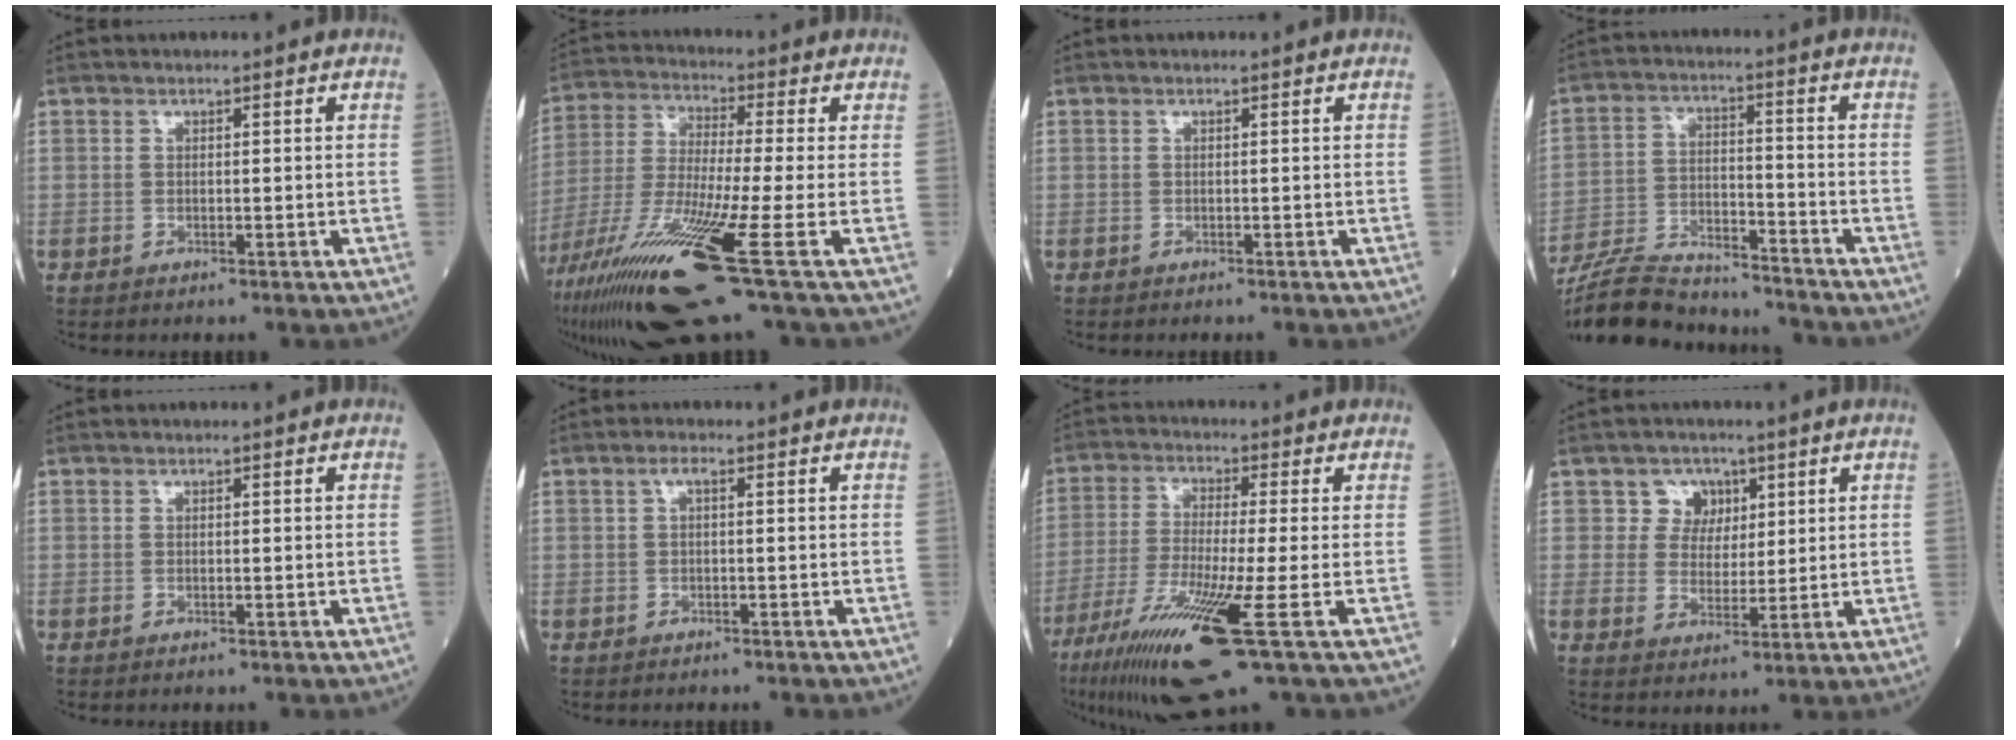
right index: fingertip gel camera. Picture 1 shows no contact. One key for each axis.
{"total": 19.6, "fx": -9.5, "fy": 0.4, "fz": 17.1, "tx": -0.338, "ty": -0.053, "tz": -0.172}
{"total": 0.0}
{"total": 16.3, "fx": -15.4, "fy": 2.2, "fz": 4.8, "tx": -0.096, "ty": 0.002, "tz": -0.256}
{"total": 0.0}
{"total": 1.2, "fx": 0.0, "fy": 0.4, "fz": 1.2, "tx": -0.025, "ty": 0.003, "tz": -0.002}
{"total": 14.5, "fx": -6.9, "fy": -0.3, "fz": 12.7, "tx": -0.258, "ty": -0.045, "tz": -0.123}
{"total": 4.7, "fx": 2.2, "fy": 4.1, "fz": 0.7, "tx": -0.005, "ty": 0.009, "tz": 0.036}